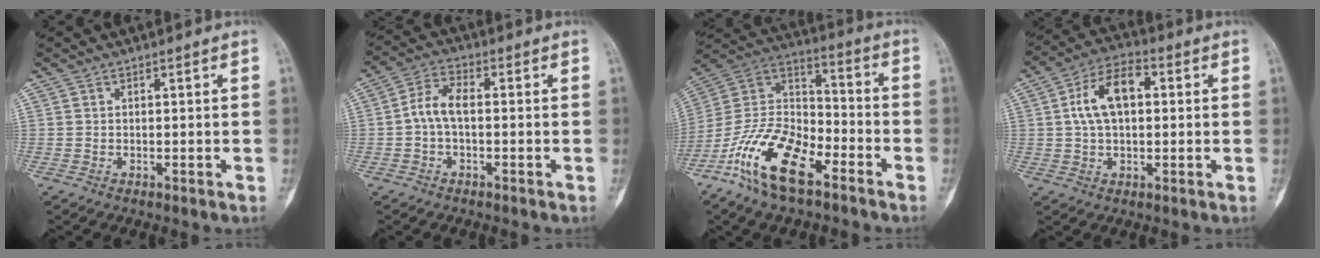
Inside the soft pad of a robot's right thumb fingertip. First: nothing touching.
{"total": 5.6, "force": [-0.5, 2.9, 4.7], "torque": [-0.094, 0.020, -0.019]}
{"total": 18.5, "force": [-10.6, 8.4, 12.6], "torque": [-0.234, 0.065, -0.205]}
{"total": 10.3, "force": [1.7, 5.8, 8.3], "torque": [-0.149, 0.024, 0.025]}